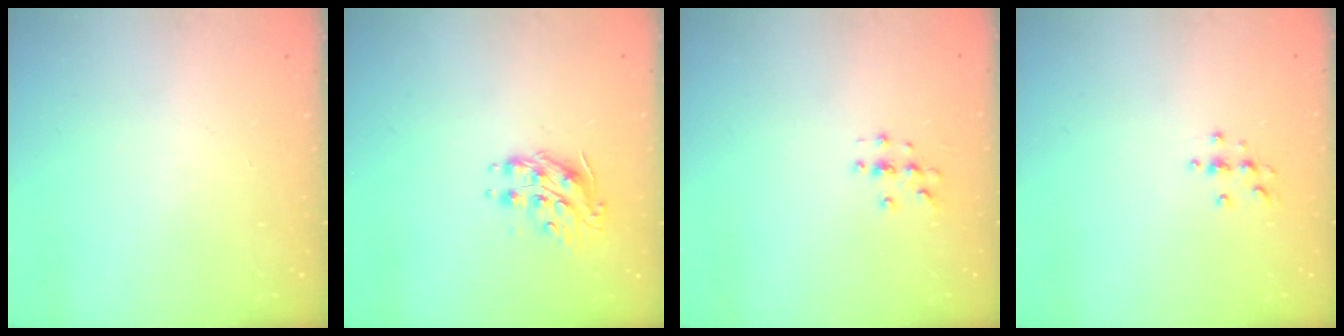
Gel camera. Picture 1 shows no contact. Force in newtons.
{"total": 9.0, "press": 9.0, "slide": 0.1}
{"total": 3.0, "press": 3.0, "slide": 0.3}
{"total": 3.2, "press": 3.2, "slide": 0.5}